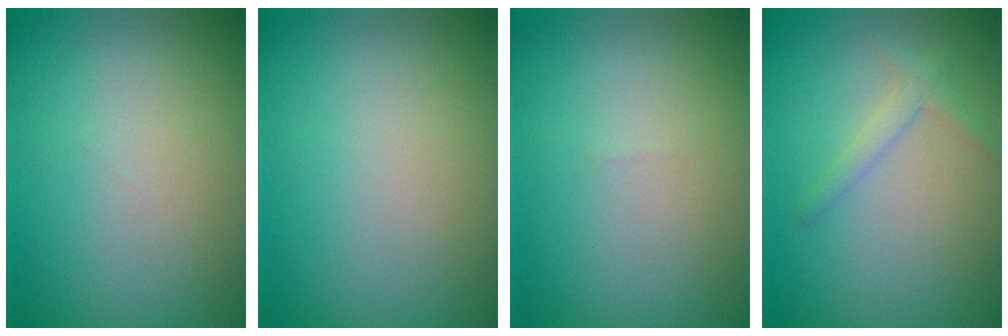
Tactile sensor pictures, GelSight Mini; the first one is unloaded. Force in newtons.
{"total": 0.0}
{"total": 0.0}
{"total": 1.7, "press": 1.7, "slide": 0.1}